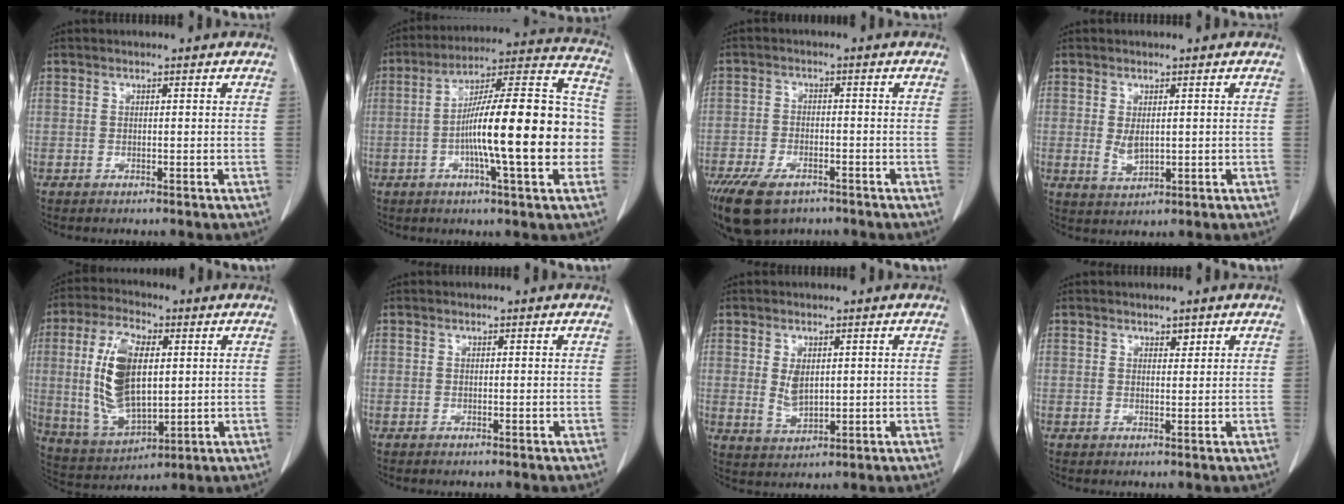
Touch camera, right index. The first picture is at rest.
{"total": 21.1, "force": [-3.3, 3.0, 20.7], "torque": [-0.282, 0.032, -0.052]}
{"total": 11.9, "force": [-7.8, 6.0, 6.6], "torque": [-0.142, -0.010, -0.124]}
{"total": 3.3, "force": [0.3, 1.9, 2.7], "torque": [-0.053, -0.002, 0.015]}
{"total": 14.6, "force": [1.6, 6.5, 13.0], "torque": [-0.273, 0.004, 0.039]}
{"total": 0.0}
{"total": 4.6, "force": [0.6, 2.8, 3.7], "torque": [-0.073, 0.002, 0.023]}
{"total": 1.4, "force": [0.9, 0.9, 0.6], "torque": [-0.008, -0.001, 0.015]}